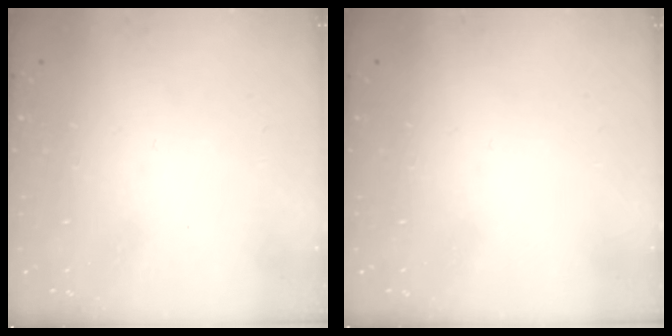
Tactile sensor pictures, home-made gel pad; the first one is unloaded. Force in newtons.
{"total": 0.0}